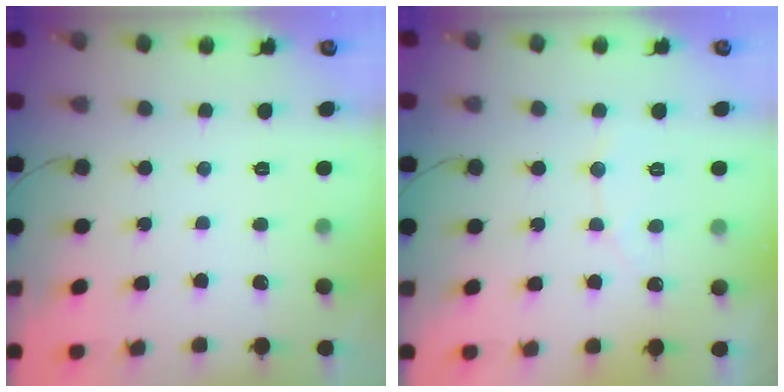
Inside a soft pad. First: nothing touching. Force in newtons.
{"total": 3.8, "press": 3.8, "slide": 0.3}